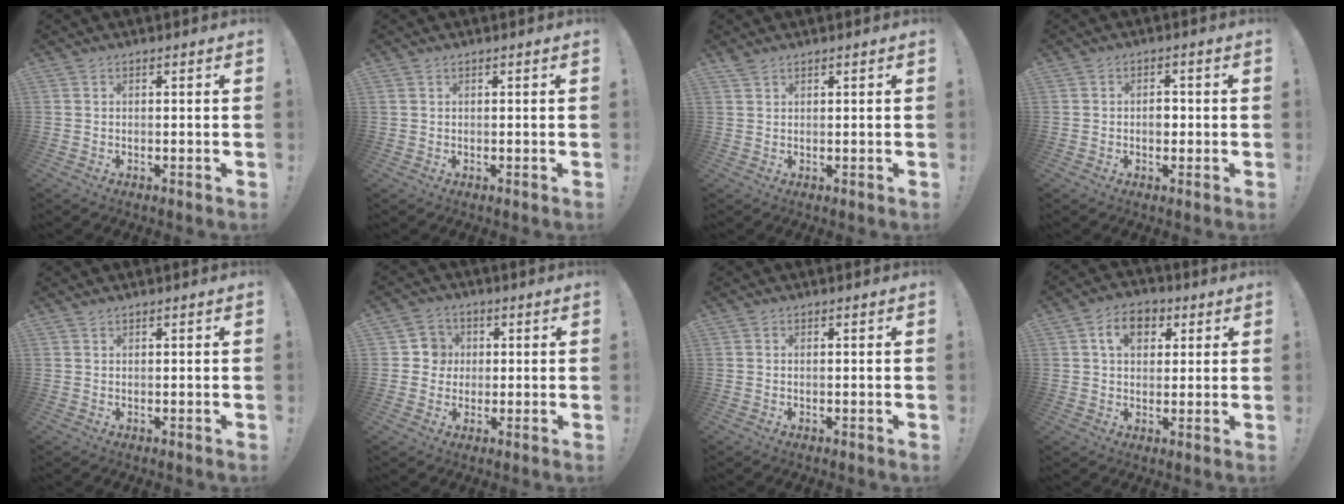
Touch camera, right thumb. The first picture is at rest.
{"total": 0.7, "force": [0.4, 0.3, 0.4], "torque": [-0.015, 0.004, 0.009]}
{"total": 1.7, "force": [1.4, 0.6, 0.8], "torque": [-0.024, -0.002, 0.028]}
{"total": 3.4, "force": [-0.8, 2.5, 2.2], "torque": [-0.028, 0.005, -0.017]}
{"total": 0.8, "force": [0.7, 0.0, 0.4], "torque": [-0.004, -0.001, 0.012]}
{"total": 5.9, "force": [0.7, 5.8, 1.1], "torque": [-0.009, -0.002, 0.014]}
{"total": 0.0}
{"total": 9.0, "force": [3.2, 6.4, 5.4], "torque": [-0.081, 0.007, 0.058]}